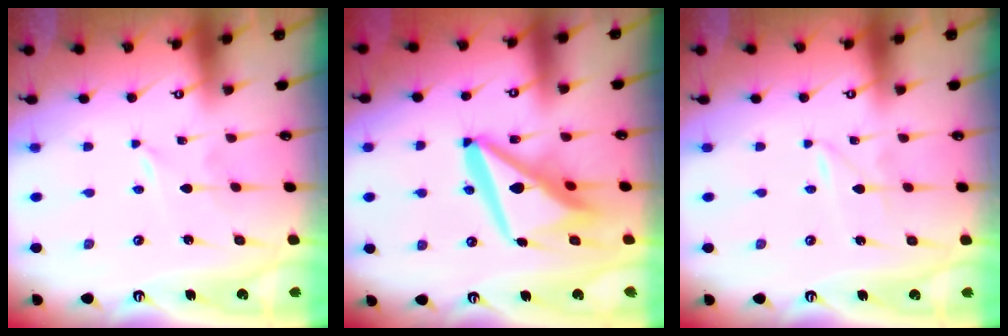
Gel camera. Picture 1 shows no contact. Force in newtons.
{"total": 15.5, "press": 15.4, "slide": 1.9}
{"total": 1.2, "press": 1.2, "slide": 0.1}